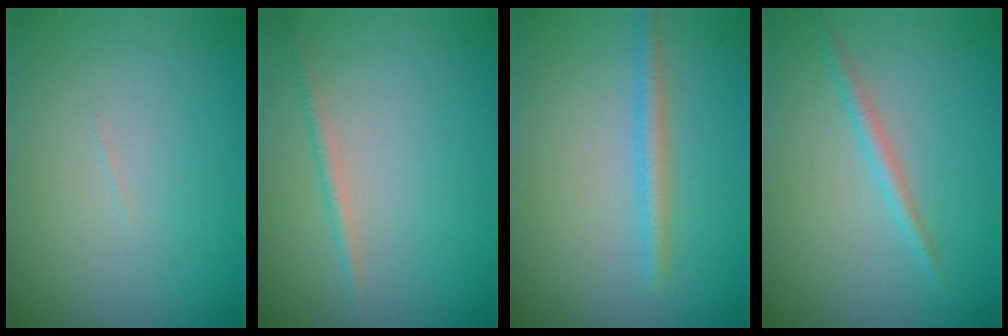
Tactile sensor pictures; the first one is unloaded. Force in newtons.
{"total": 1.2, "press": 1.2, "slide": 0.0}
{"total": 1.8, "press": 1.8, "slide": 0.2}
{"total": 1.4, "press": 1.4, "slide": 0.1}